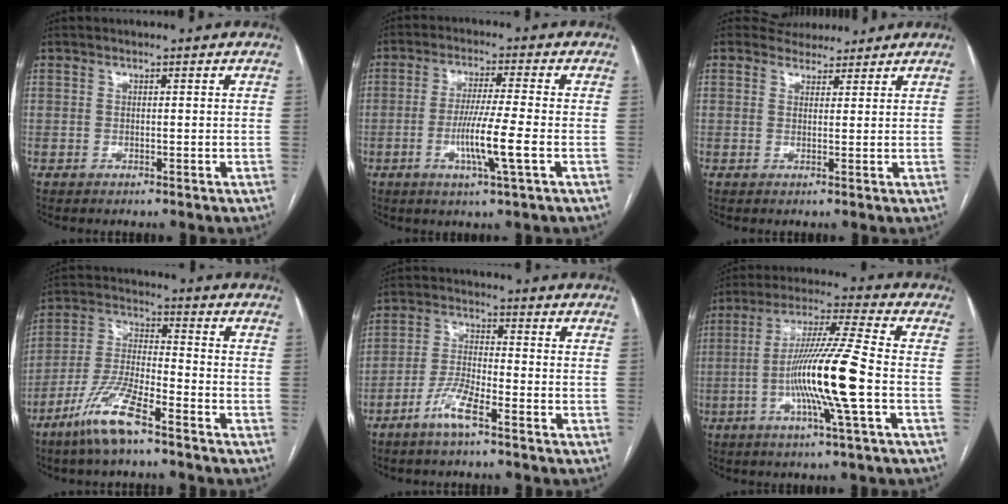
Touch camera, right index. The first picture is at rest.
{"total": 8.0, "force": [-2.3, -0.7, 7.6], "torque": [-0.143, -0.013, -0.045]}
{"total": 3.8, "force": [3.5, 1.6, 0.0], "torque": [-0.001, 0.015, 0.047]}
{"total": 10.3, "force": [-6.8, 1.6, 7.6], "torque": [-0.164, -0.015, -0.137]}
{"total": 5.7, "force": [-3.7, 1.0, 4.3], "torque": [-0.093, -0.001, -0.074]}
{"total": 14.1, "force": [-3.1, -1.1, 13.7], "torque": [-0.257, -0.006, -0.065]}